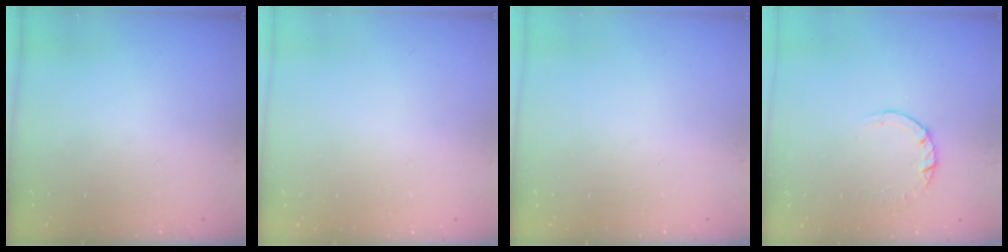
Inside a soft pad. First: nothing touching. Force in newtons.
{"total": 2.5, "press": 2.5, "slide": 0.2}
{"total": 0.0}
{"total": 2.5, "press": 2.5, "slide": 0.2}